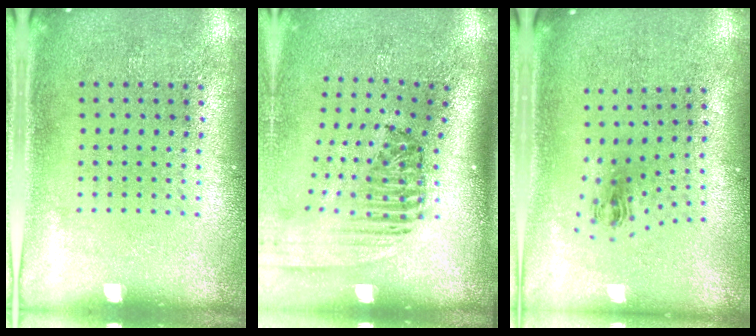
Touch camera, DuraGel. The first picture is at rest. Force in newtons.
{"total": 2.4, "press": 1.6, "slide": 1.7}
{"total": 1.0, "press": 0.4, "slide": 0.9}